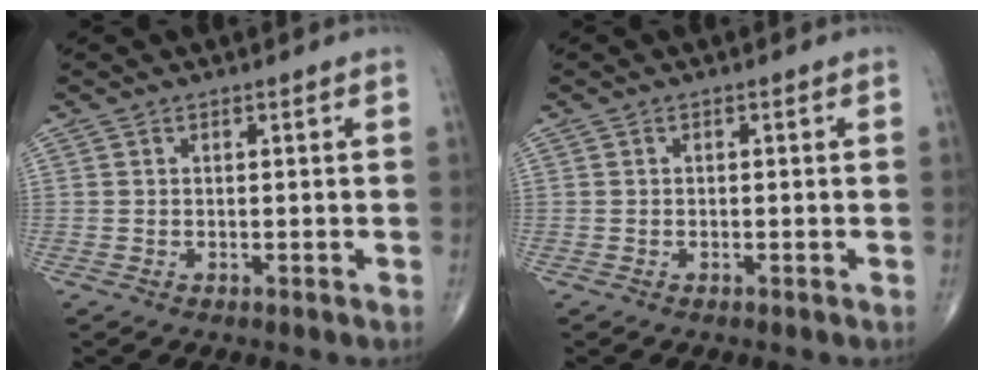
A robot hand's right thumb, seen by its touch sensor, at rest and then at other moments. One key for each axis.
{"total": 0.0}